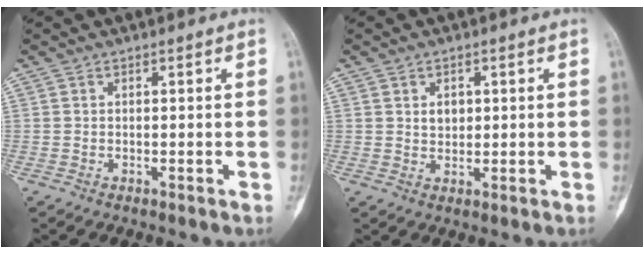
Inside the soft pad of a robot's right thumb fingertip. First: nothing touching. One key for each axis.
{"total": 2.7, "fx": 0.8, "fy": 2.0, "fz": 1.6, "tx": -0.013, "ty": -0.004, "tz": 0.014}